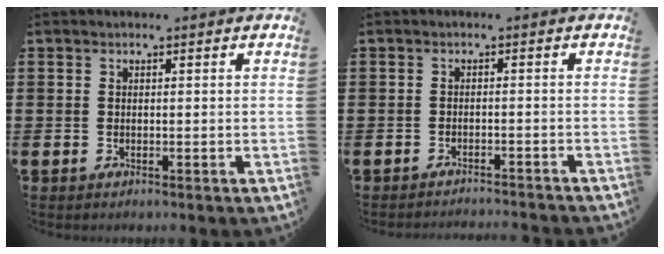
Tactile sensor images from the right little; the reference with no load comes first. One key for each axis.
{"total": 1.3, "fx": -1.3, "fy": -0.2, "fz": -0.1, "tx": -0.001, "ty": 0.005, "tz": -0.027}